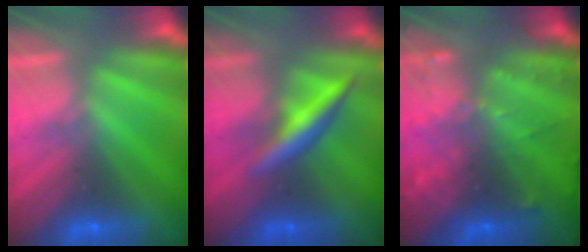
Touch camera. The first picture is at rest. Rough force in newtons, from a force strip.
{"total": 2.8}
{"total": 6.8}